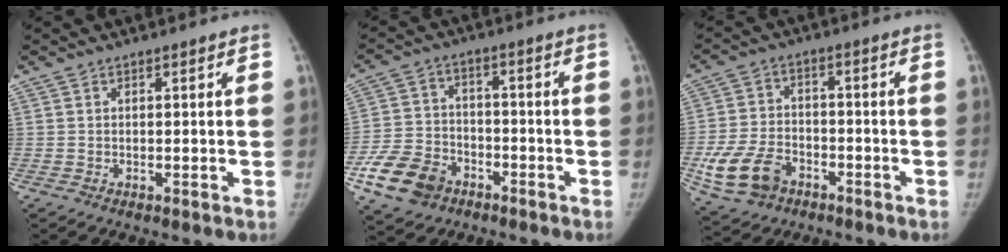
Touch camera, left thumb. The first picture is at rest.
{"total": 11.9, "force": [-6.5, 8.4, 5.4], "torque": [-0.092, 0.027, -0.118]}
{"total": 11.4, "force": [-5.2, 7.9, 6.4], "torque": [-0.121, 0.021, -0.090]}